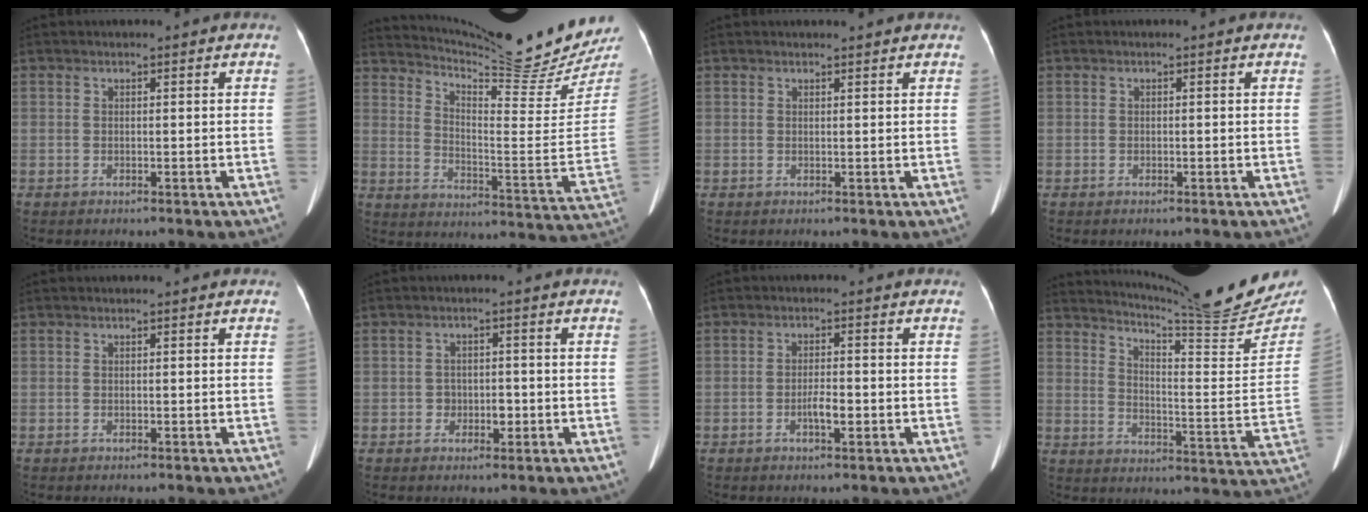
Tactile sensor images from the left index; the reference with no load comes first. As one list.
[{"total": 21.5, "force": [20.3, -0.4, 7.0], "torque": [-0.124, -0.113, 0.270]}, {"total": 1.8, "force": [1.7, 0.1, 0.4], "torque": [-0.011, 0.007, 0.022]}, {"total": 0.0}, {"total": 0.0}, {"total": 2.5, "force": [-0.7, 1.8, 1.5], "torque": [-0.020, 0.004, -0.008]}, {"total": 2.7, "force": [-1.0, 0.7, 2.4], "torque": [-0.045, 0.002, -0.015]}, {"total": 20.4, "force": [19.3, -0.3, 6.6], "torque": [-0.109, -0.105, 0.246]}]